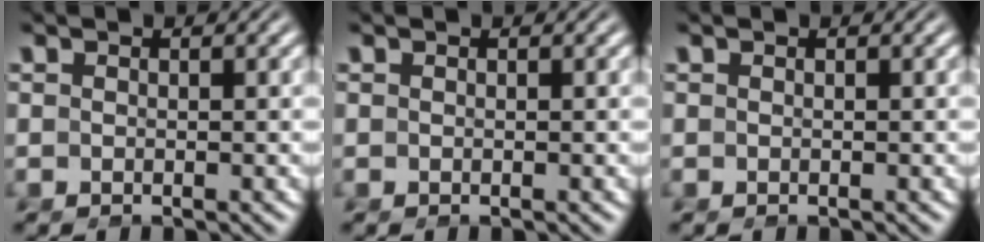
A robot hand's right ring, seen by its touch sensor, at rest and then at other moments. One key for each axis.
{"total": 0.0}
{"total": 0.0}